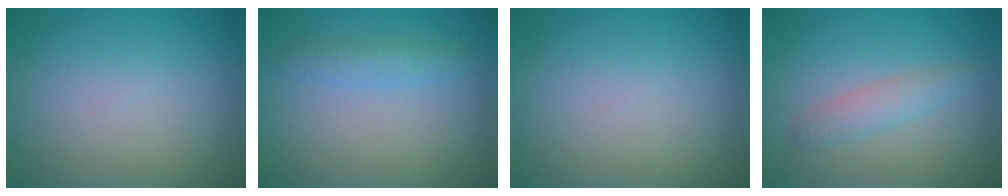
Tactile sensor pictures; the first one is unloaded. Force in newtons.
{"total": 2.0, "press": 2.0, "slide": 0.1}
{"total": 0.0}
{"total": 2.2, "press": 2.2, "slide": 0.1}